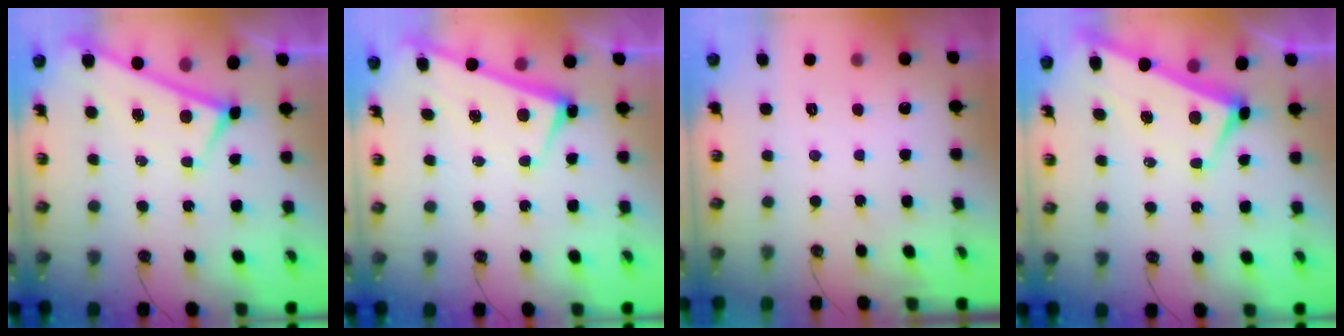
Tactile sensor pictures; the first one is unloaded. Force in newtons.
{"total": 2.8, "press": 2.7, "slide": 0.4}
{"total": 0.0}
{"total": 2.5, "press": 2.4, "slide": 0.9}